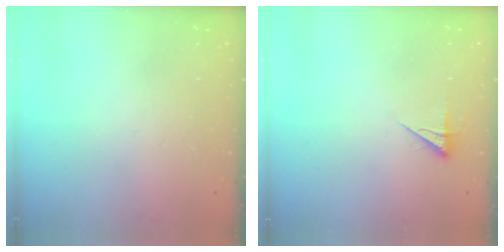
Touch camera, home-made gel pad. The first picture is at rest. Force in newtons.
{"total": 4.0, "press": 3.9, "slide": 0.8}